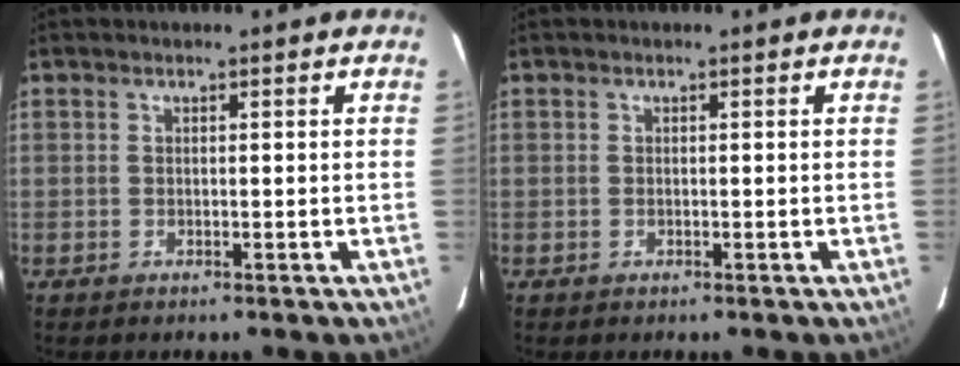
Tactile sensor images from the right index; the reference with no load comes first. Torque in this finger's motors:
{"motor_torque": [-0.07, 0.01, -0.03, 0.00]}